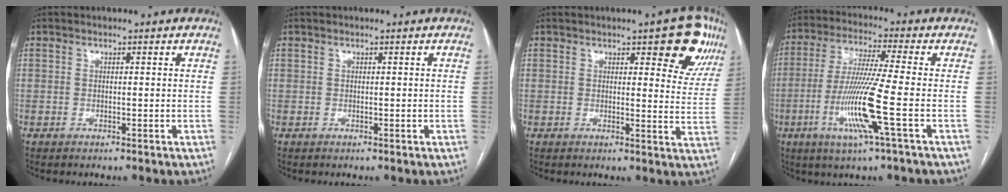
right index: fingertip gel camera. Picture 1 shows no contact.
{"total": 0.0}
{"total": 9.3, "force": [5.3, 2.8, 7.1], "torque": [-0.069, -0.005, 0.051]}
{"total": 11.7, "force": [-3.6, -1.3, 11.1], "torque": [-0.225, -0.019, -0.075]}